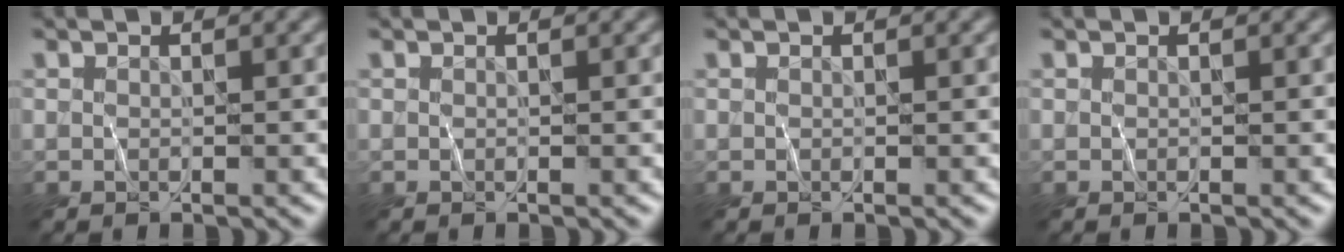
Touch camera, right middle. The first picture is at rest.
{"total": 0.0}
{"total": 0.0}
{"total": 0.0}